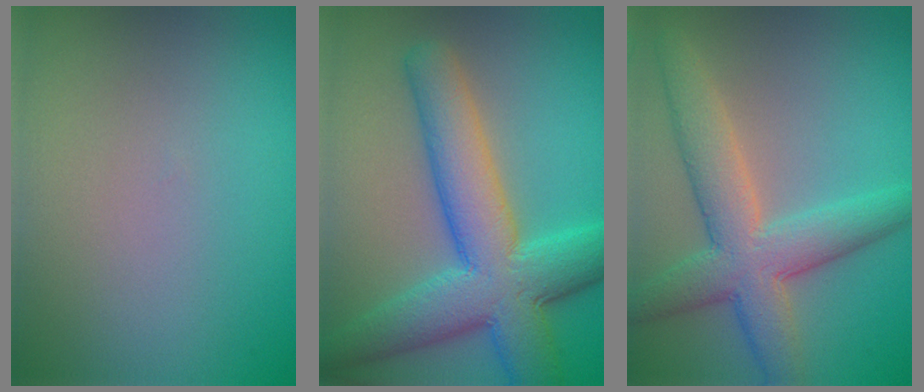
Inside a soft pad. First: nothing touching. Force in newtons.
{"total": 9.5, "press": 9.5, "slide": 0.4}
{"total": 6.2, "press": 6.2, "slide": 0.2}